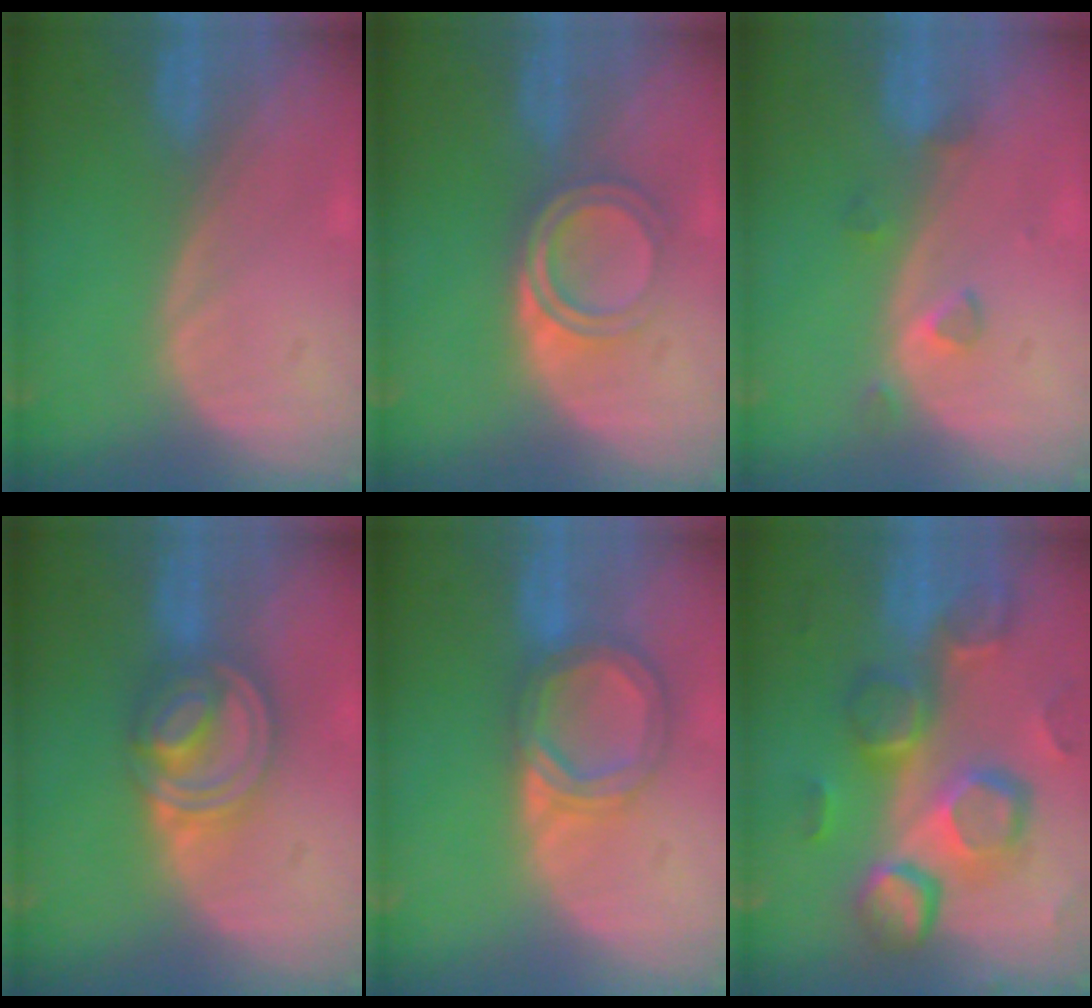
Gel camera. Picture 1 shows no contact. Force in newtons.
{"total": 4.8, "press": 4.7, "slide": 1.1}
{"total": 2.5, "press": 2.3, "slide": 0.9}
{"total": 8.0, "press": 6.8, "slide": 4.2}
{"total": 6.8, "press": 6.2, "slide": 2.7}
{"total": 12.8, "press": 11.2, "slide": 6.2}